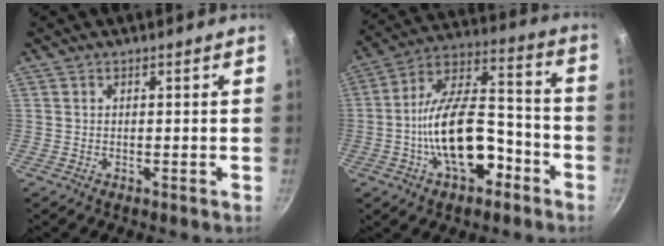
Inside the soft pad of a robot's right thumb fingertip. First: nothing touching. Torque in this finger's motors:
{"motor_torque": [0.53, 0.32, 1.88, -0.88, 0.66]}